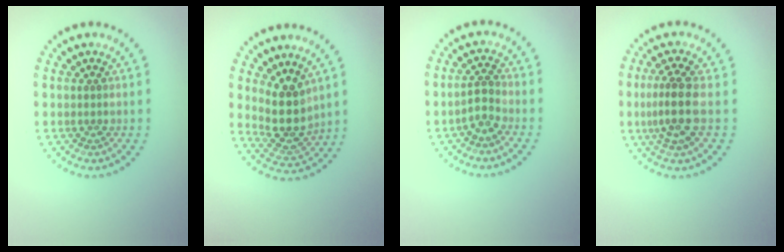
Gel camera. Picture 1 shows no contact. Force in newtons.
{"total": 4.0, "press": 3.2, "slide": 2.3}
{"total": 1.8, "press": 1.5, "slide": 1.0}
{"total": 3.5, "press": 3.1, "slide": 1.7}